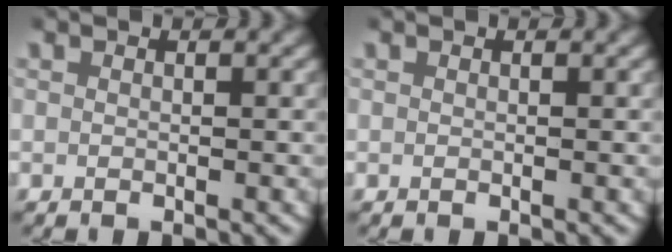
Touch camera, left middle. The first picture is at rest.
{"total": 0.0}